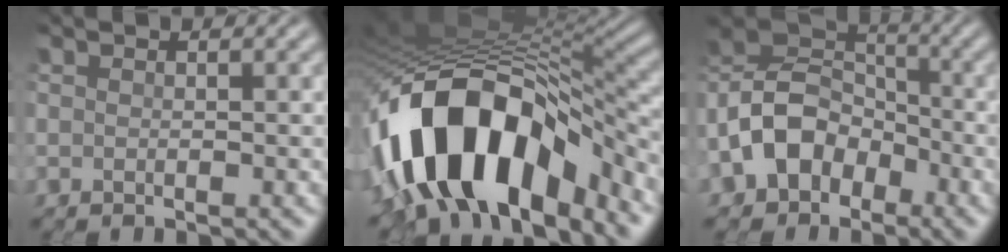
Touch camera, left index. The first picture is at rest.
{"total": 14.2, "force": [-7.4, 7.0, 9.9], "torque": [-0.163, 0.019, -0.129]}
{"total": 8.4, "force": [-3.7, 6.2, 4.3], "torque": [-0.091, 0.010, -0.084]}